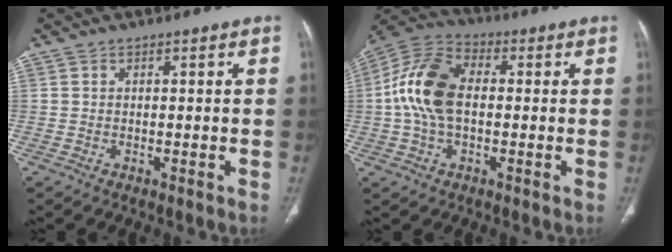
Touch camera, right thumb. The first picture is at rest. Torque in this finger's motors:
{"motor_torque": [-0.16, 0.51, 0.70, -0.66, 0.16]}